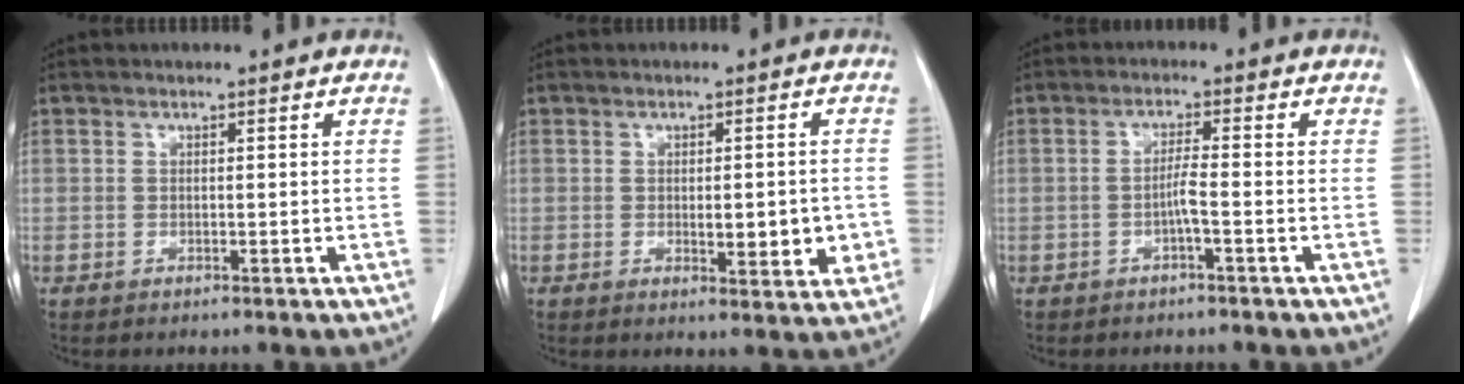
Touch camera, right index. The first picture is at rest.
{"total": 6.3, "force": [-1.0, 2.0, 5.9], "torque": [-0.074, -0.006, -0.010]}
{"total": 2.6, "force": [-0.9, -0.2, 2.4], "torque": [-0.045, 0.002, -0.020]}